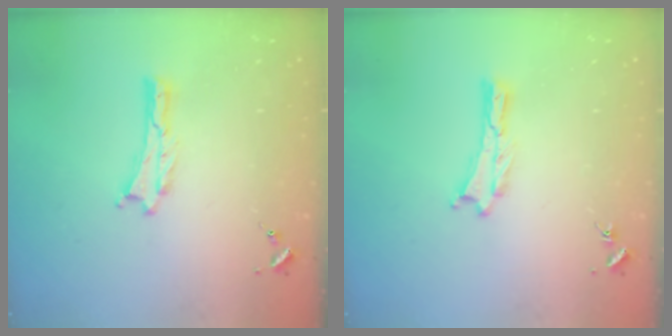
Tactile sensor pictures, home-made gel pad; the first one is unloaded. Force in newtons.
{"total": 0.0}